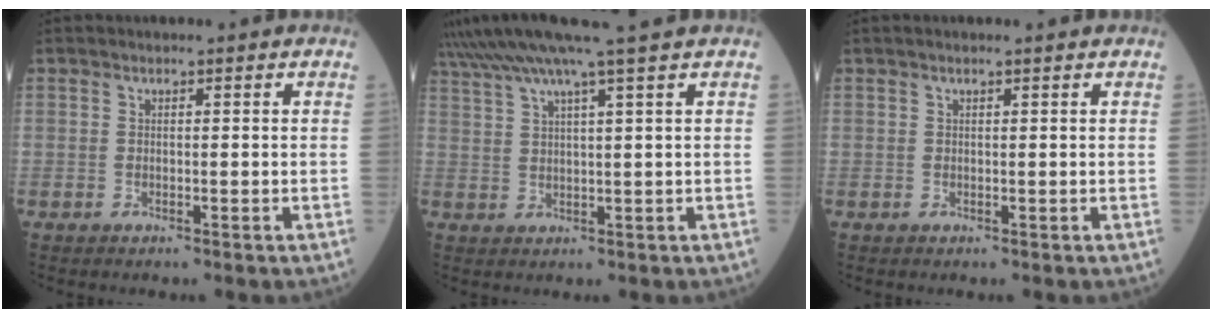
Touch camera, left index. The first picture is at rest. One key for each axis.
{"total": 9.5, "fx": 7.5, "fy": -2.6, "fz": 5.2, "tx": -0.090, "ty": 0.014, "tz": 0.120}
{"total": 1.0, "fx": 0.8, "fy": -0.1, "fz": 0.7, "tx": -0.013, "ty": 0.005, "tz": 0.014}